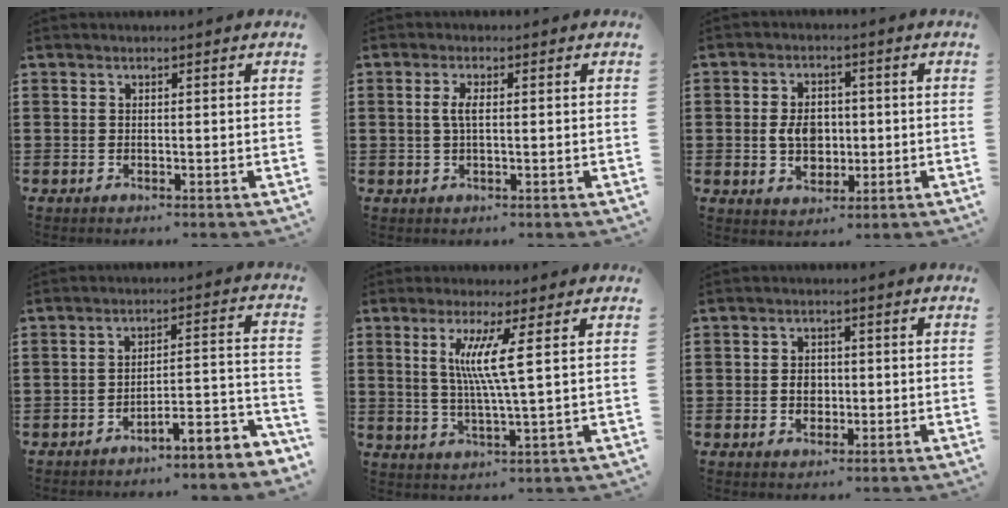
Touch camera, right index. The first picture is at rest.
{"total": 2.2, "force": [0.0, 0.5, 2.2], "torque": [-0.048, -0.004, -0.005]}
{"total": 5.3, "force": [-0.3, 3.8, 3.7], "torque": [-0.068, 0.003, -0.012]}
{"total": 4.5, "force": [-4.2, 0.0, 1.6], "torque": [-0.029, -0.013, -0.088]}
{"total": 6.5, "force": [1.6, -0.8, 6.3], "torque": [-0.126, -0.010, 0.021]}
{"total": 2.8, "force": [-0.3, 2.2, 1.7], "torque": [-0.028, 0.003, -0.010]}